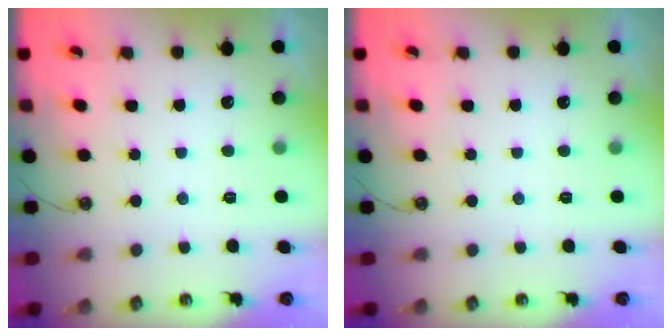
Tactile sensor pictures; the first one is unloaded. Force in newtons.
{"total": 0.0}